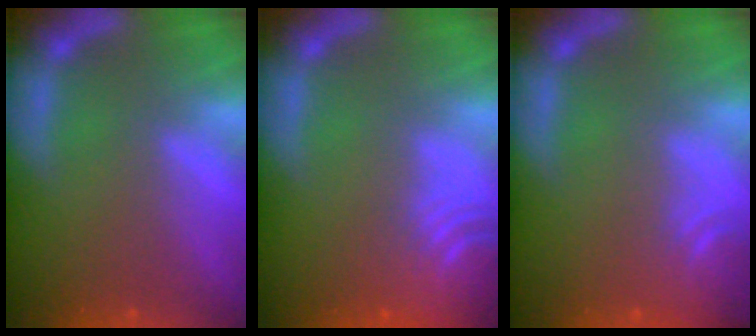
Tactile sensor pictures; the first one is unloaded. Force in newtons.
{"total": 7.5}
{"total": 3.0}